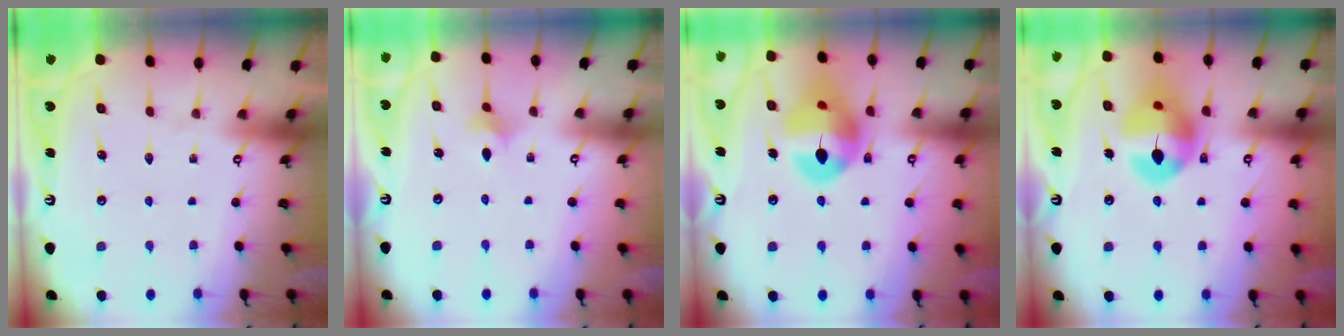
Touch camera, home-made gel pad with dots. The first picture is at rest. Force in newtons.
{"total": 2.5, "press": 2.4, "slide": 0.6}
{"total": 15.6, "press": 15.5, "slide": 1.9}
{"total": 14.5, "press": 14.4, "slide": 1.7}